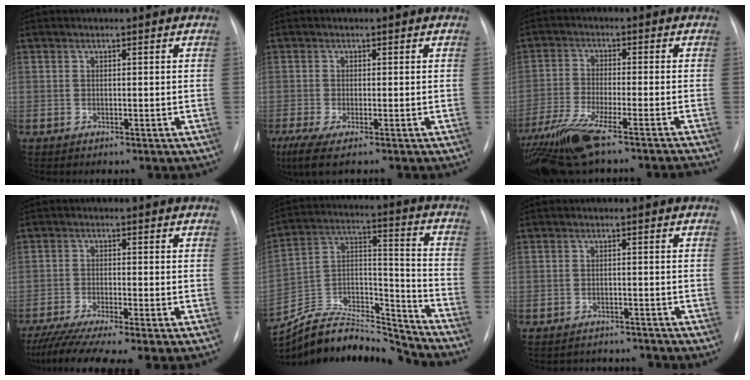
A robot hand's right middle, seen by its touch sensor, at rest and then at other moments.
{"total": 4.7, "force": [-3.1, 0.4, 3.5], "torque": [-0.066, -0.017, -0.056]}
{"total": 14.7, "force": [-11.8, 0.1, 8.8], "torque": [-0.177, -0.036, -0.203]}
{"total": 10.2, "force": [-7.9, 0.2, 6.4], "torque": [-0.106, -0.020, -0.127]}
{"total": 18.9, "force": [-18.7, 1.8, 2.2], "torque": [-0.041, 0.052, -0.317]}
{"total": 3.2, "force": [-3.2, 0.1, -0.7], "torque": [0.014, 0.001, -0.046]}